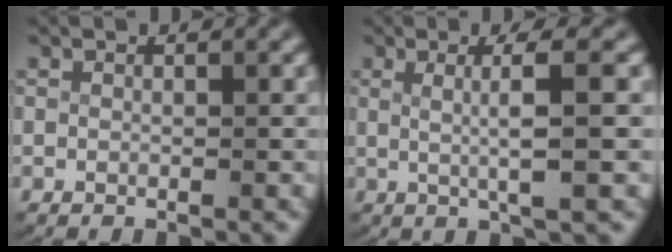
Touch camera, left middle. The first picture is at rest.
{"total": 4.0, "force": [0.8, 0.0, 3.9], "torque": [-0.063, -0.001, 0.017]}